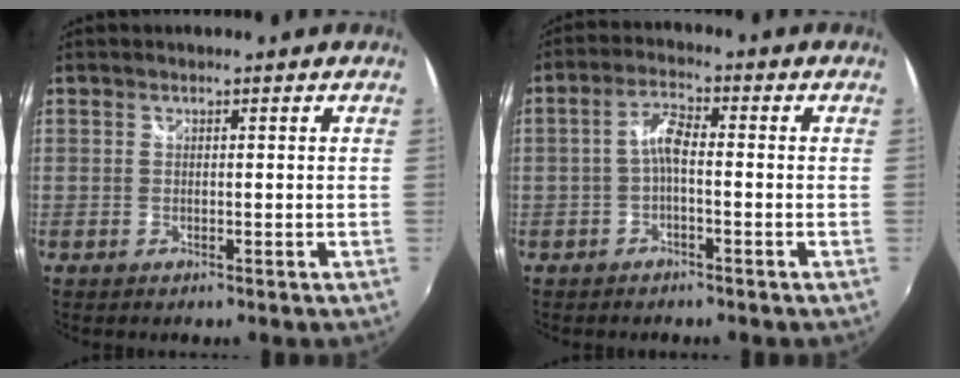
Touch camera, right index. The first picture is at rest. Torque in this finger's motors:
{"motor_torque": [0.60, -0.16, 0.33, 0.09]}